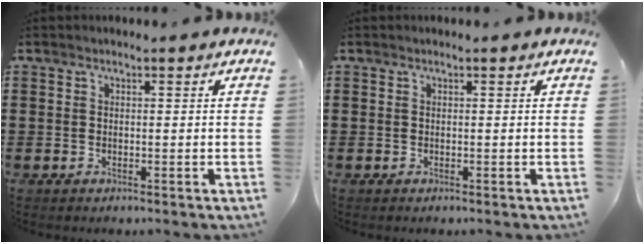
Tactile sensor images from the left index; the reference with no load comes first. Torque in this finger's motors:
{"motor_torque": [0.00, 0.00, 0.01, -0.01]}